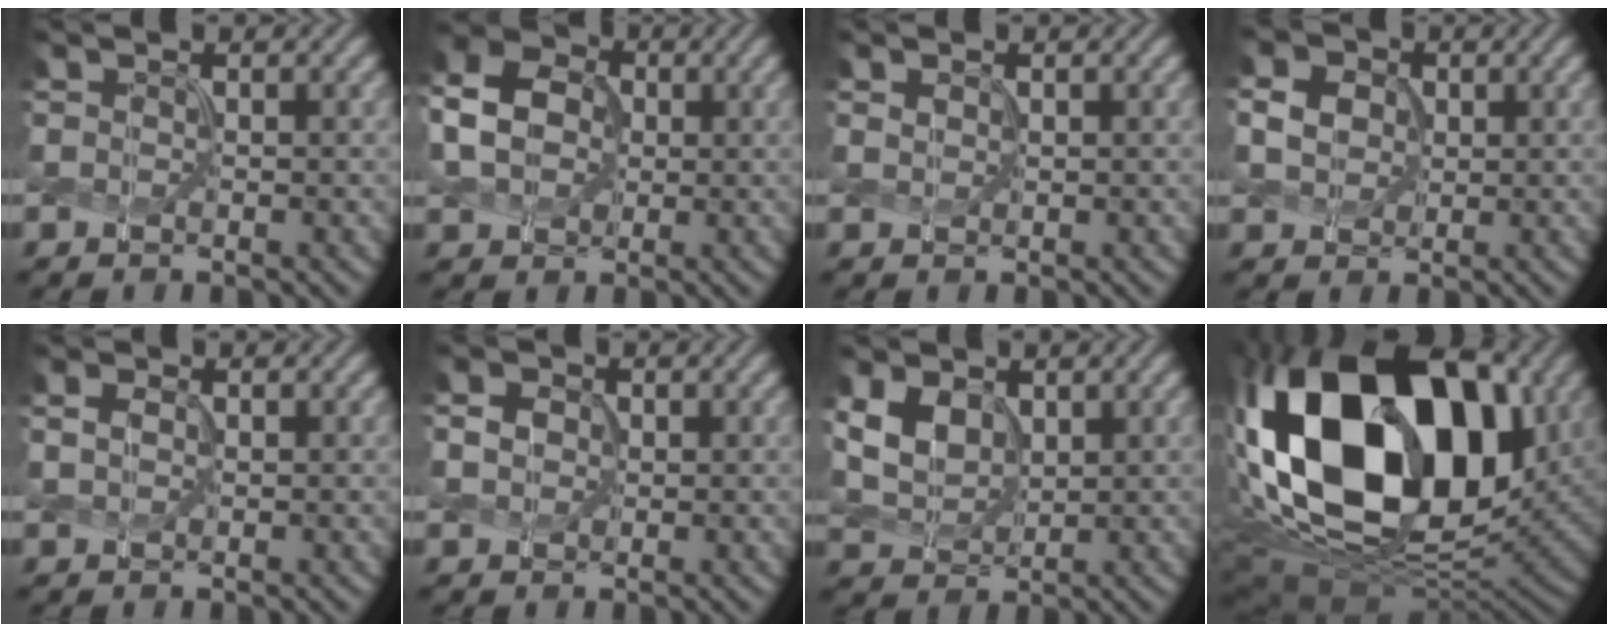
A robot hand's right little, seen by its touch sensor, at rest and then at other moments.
{"total": 5.4, "force": [0.0, 4.5, 3.0], "torque": [-0.083, 0.015, -0.002]}
{"total": 0.6, "force": [0.3, 0.4, 0.4], "torque": [-0.009, 0.004, 0.012]}
{"total": 3.4, "force": [0.6, 2.9, 1.6], "torque": [-0.054, 0.015, 0.007]}
{"total": 0.6, "force": [-0.2, 0.5, 0.3], "torque": [-0.016, 0.005, 0.005]}
{"total": 1.5, "force": [-0.1, 1.4, 0.6], "torque": [-0.021, 0.005, 0.002]}
{"total": 4.0, "force": [0.9, 2.9, 2.6], "torque": [-0.067, -0.001, 0.024]}
{"total": 21.2, "force": [3.2, 13.7, 15.9], "torque": [-0.359, 0.013, 0.063]}